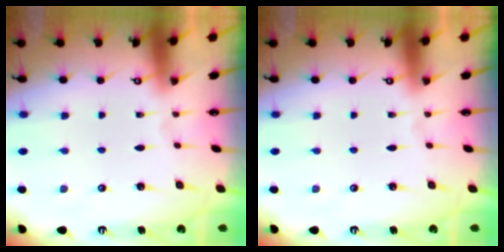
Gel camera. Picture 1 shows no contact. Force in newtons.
{"total": 0.0}